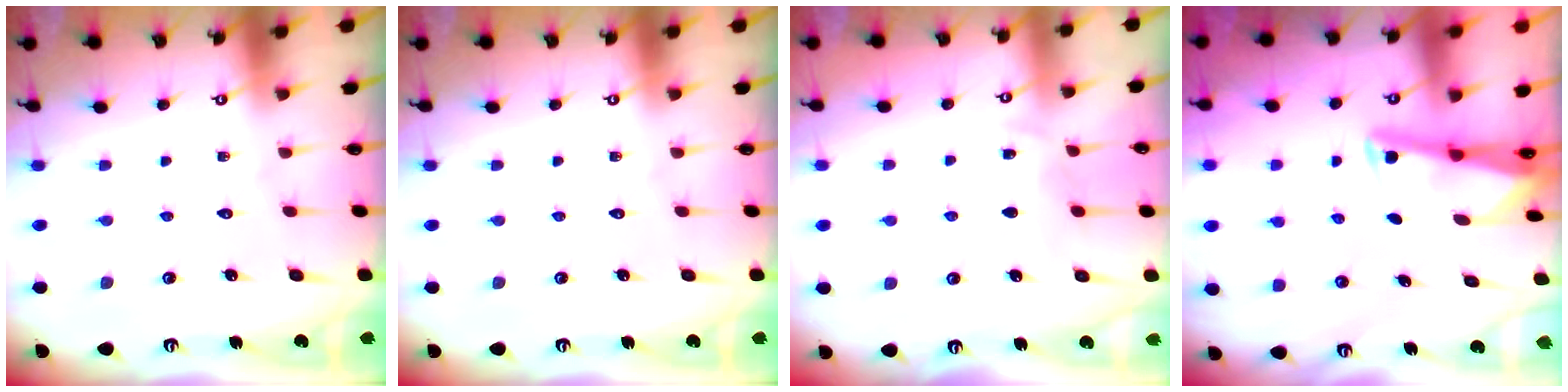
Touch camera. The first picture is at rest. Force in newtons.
{"total": 0.0}
{"total": 5.9, "press": 5.9, "slide": 0.3}
{"total": 2.7, "press": 2.7, "slide": 0.2}